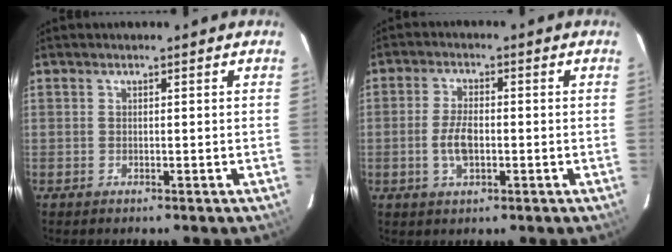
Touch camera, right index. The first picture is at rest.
{"total": 5.3, "force": [-1.2, 2.6, 4.5], "torque": [-0.092, 0.000, -0.019]}